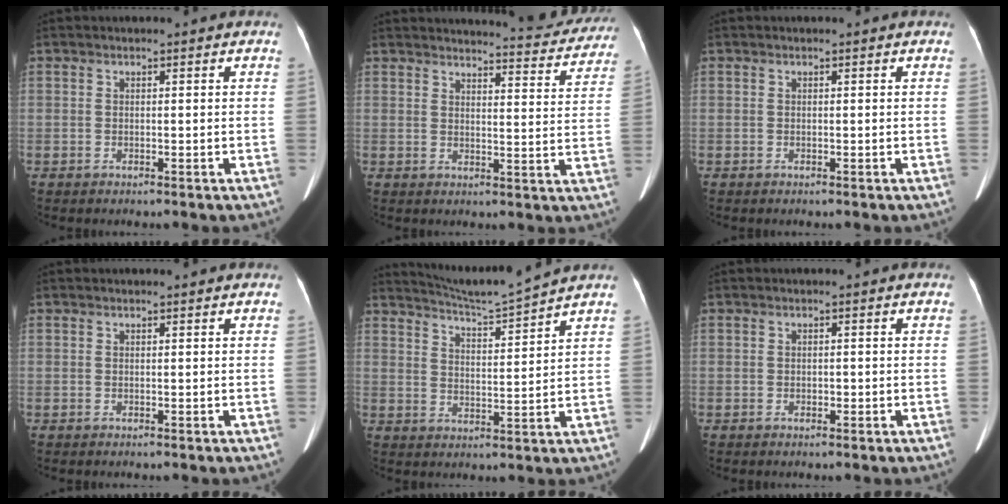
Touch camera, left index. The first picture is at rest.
{"total": 12.7, "force": [12.4, 1.5, 2.3], "torque": [-0.011, -0.042, 0.125]}
{"total": 0.0}
{"total": 0.0}
{"total": 8.0, "force": [7.6, -2.2, 1.2], "torque": [-0.040, -0.016, 0.135]}
{"total": 0.9, "force": [-0.3, 0.6, 0.6], "torque": [-0.009, 0.002, -0.003]}